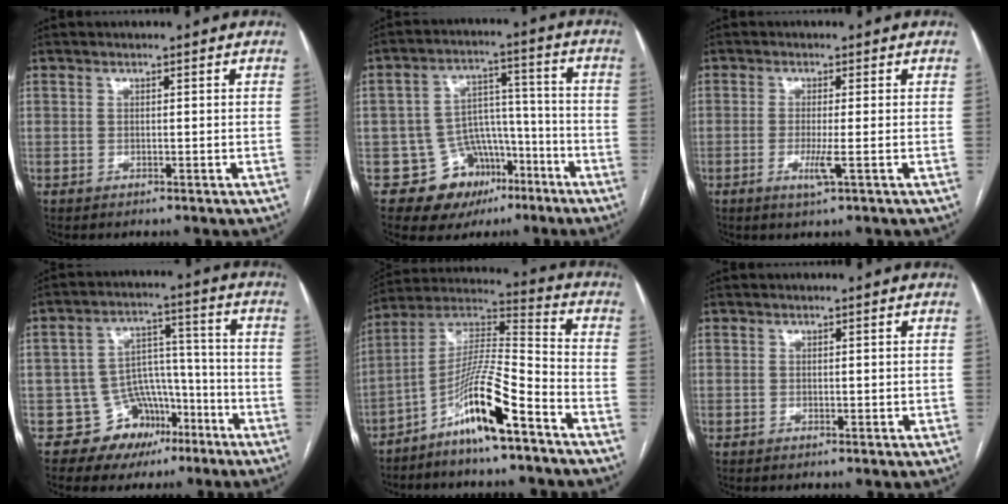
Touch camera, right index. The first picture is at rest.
{"total": 10.3, "force": [-5.7, 8.2, 2.5], "torque": [-0.019, 0.056, -0.077]}
{"total": 2.9, "force": [-0.9, -0.2, 2.7], "torque": [-0.056, -0.008, -0.017]}
{"total": 9.3, "force": [-5.3, 7.4, 1.7], "torque": [-0.008, 0.054, -0.072]}
{"total": 12.9, "force": [-8.0, 0.7, 10.2], "torque": [-0.196, 0.007, -0.152]}
{"total": 0.7, "force": [0.2, 0.5, 0.4], "torque": [-0.003, -0.002, 0.004]}